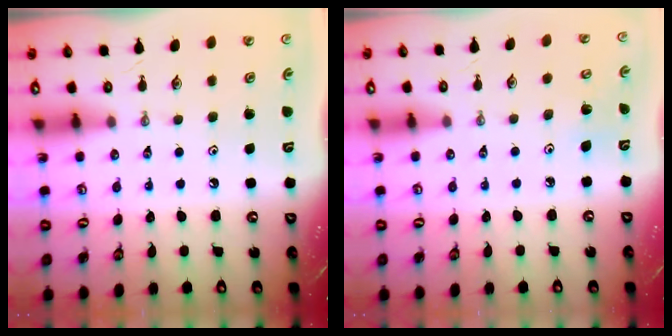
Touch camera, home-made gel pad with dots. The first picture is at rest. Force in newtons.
{"total": 3.8, "press": 3.8, "slide": 0.2}